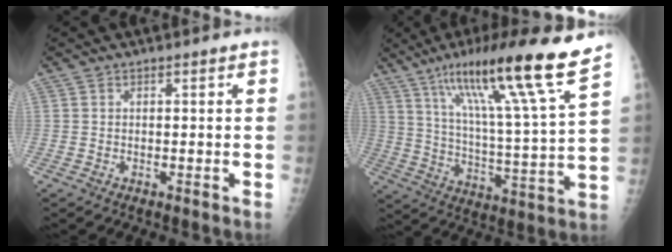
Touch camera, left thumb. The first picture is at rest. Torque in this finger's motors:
{"motor_torque": [0.46, 0.16, 1.61, -1.16, 0.29]}